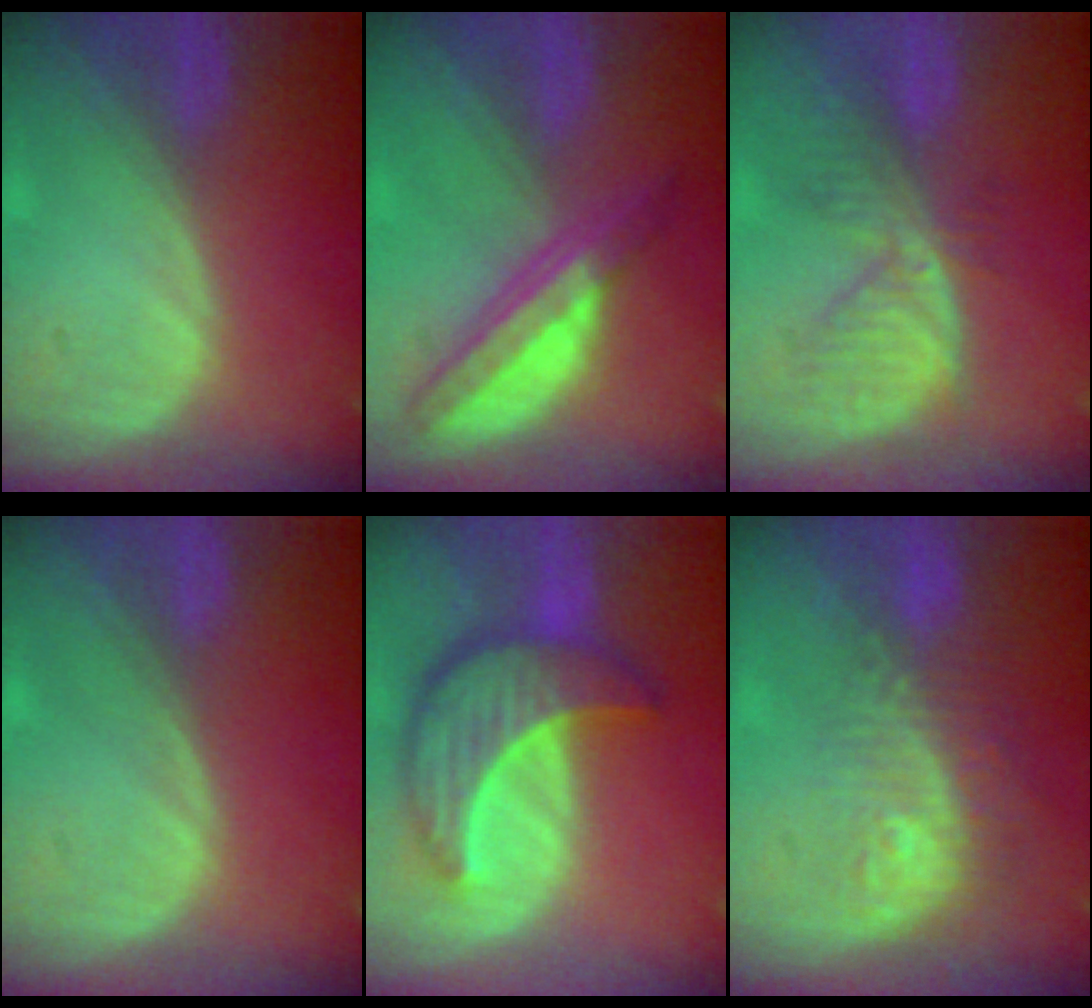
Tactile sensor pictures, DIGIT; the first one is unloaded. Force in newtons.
{"total": 6.5, "press": 5.7, "slide": 3.1}
{"total": 6.4, "press": 6.2, "slide": 1.7}
{"total": 0.0}
{"total": 9.7, "press": 9.7, "slide": 0.7}
{"total": 9.7, "press": 8.1, "slide": 5.3}